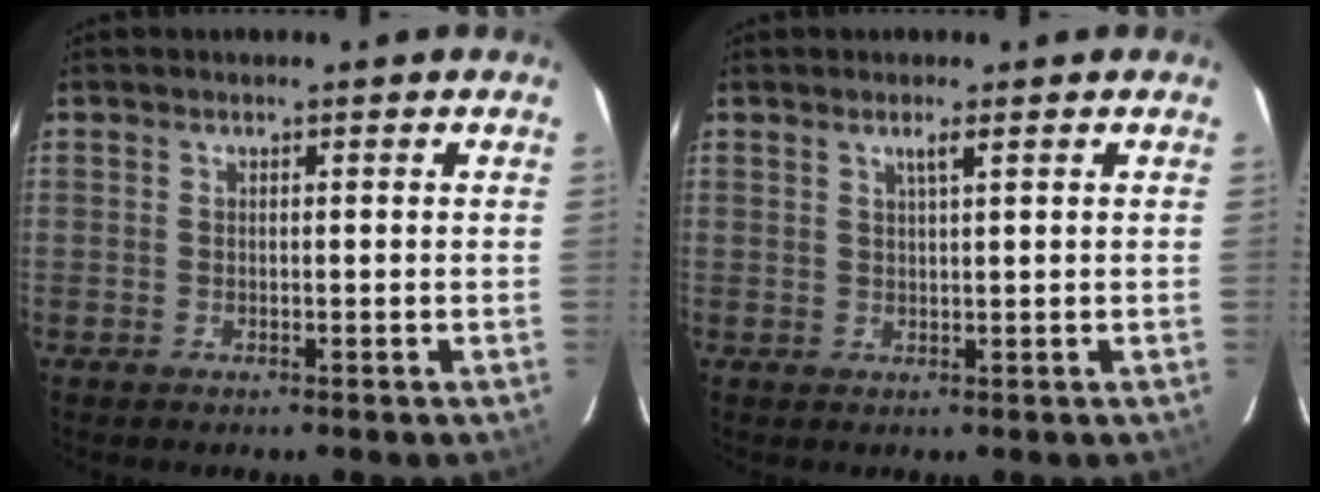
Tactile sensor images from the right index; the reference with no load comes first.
{"total": 1.6, "force": [1.0, -0.1, 1.3], "torque": [-0.023, 0.001, 0.018]}